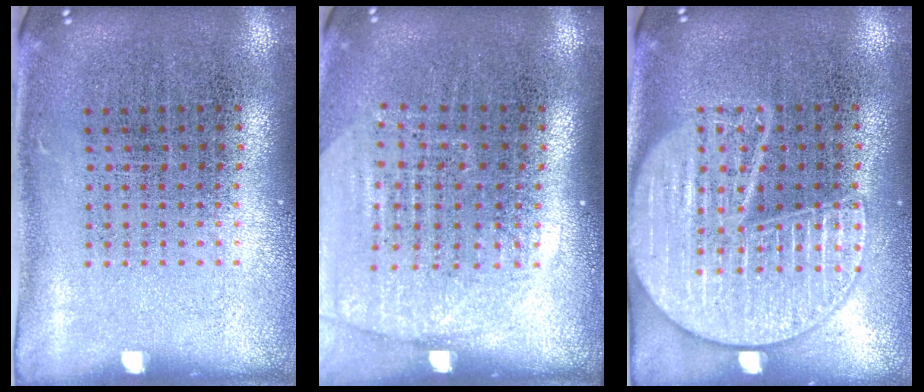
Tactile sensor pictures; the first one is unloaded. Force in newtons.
{"total": 1.7, "press": 1.5, "slide": 0.8}
{"total": 2.7, "press": 2.7, "slide": 0.2}